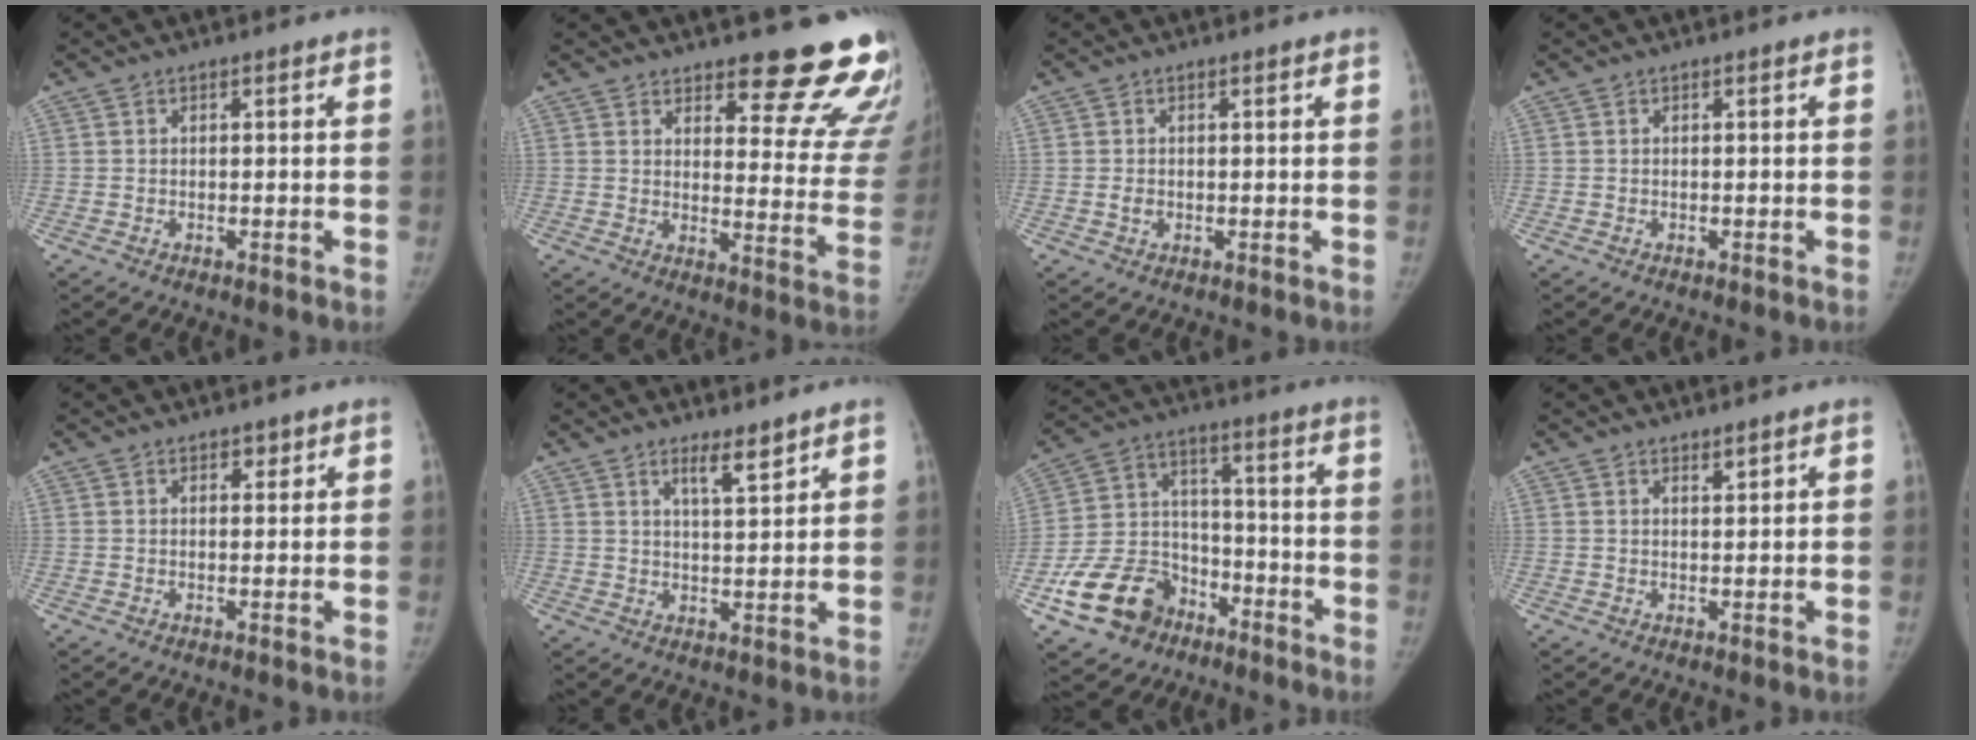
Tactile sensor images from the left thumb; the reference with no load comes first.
{"total": 17.6, "force": [15.2, 4.8, 7.6], "torque": [-0.045, -0.135, 0.172]}
{"total": 2.7, "force": [-0.5, 2.1, 1.6], "torque": [-0.022, 0.002, -0.008]}
{"total": 0.0}
{"total": 1.4, "force": [1.0, 0.9, 0.6], "torque": [0.004, -0.005, 0.011]}
{"total": 4.3, "force": [3.2, 0.7, 2.7], "torque": [-0.038, -0.029, 0.055]}
{"total": 15.5, "force": [-8.8, 11.1, 6.2], "torque": [-0.090, 0.068, -0.151]}
{"total": 1.2, "force": [1.0, 0.3, 0.5], "torque": [-0.004, -0.009, 0.018]}